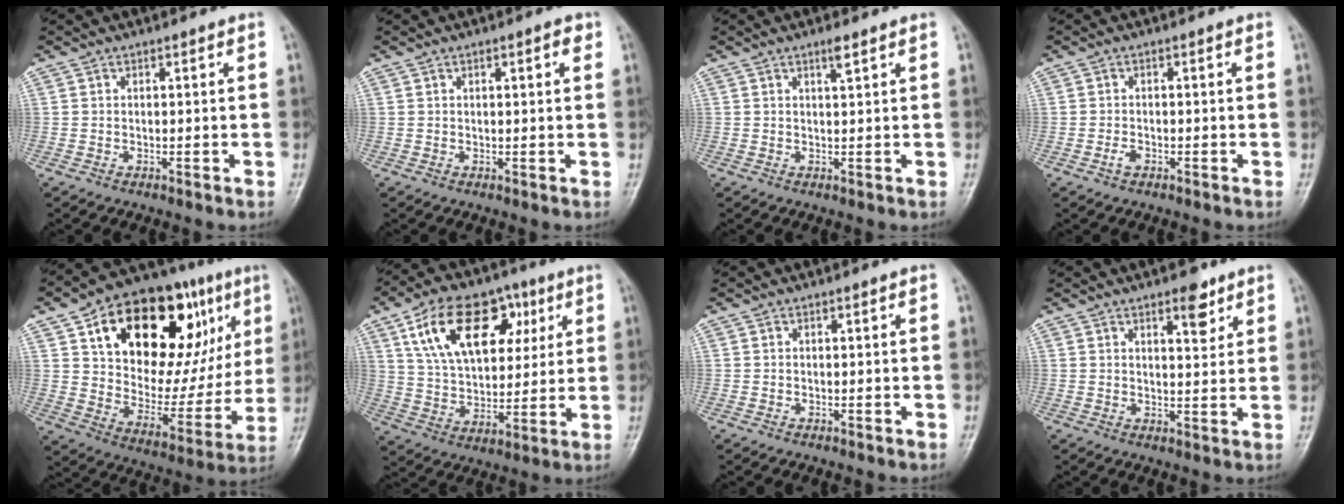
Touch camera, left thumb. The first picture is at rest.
{"total": 2.1, "force": [0.8, 0.8, 1.9], "torque": [-0.019, 0.003, 0.009]}
{"total": 1.5, "force": [0.9, 0.1, 1.1], "torque": [-0.018, -0.002, 0.017]}
{"total": 1.6, "force": [-1.0, 0.9, 0.8], "torque": [-0.015, 0.007, -0.019]}
{"total": 30.5, "force": [12.8, 15.7, 22.8], "torque": [-0.288, 0.007, 0.208]}
{"total": 19.6, "force": [8.1, 11.9, 13.3], "torque": [-0.184, -0.008, 0.139]}
{"total": 0.0}
{"total": 5.0, "force": [3.1, 2.0, 3.4], "torque": [-0.032, -0.017, 0.042]}